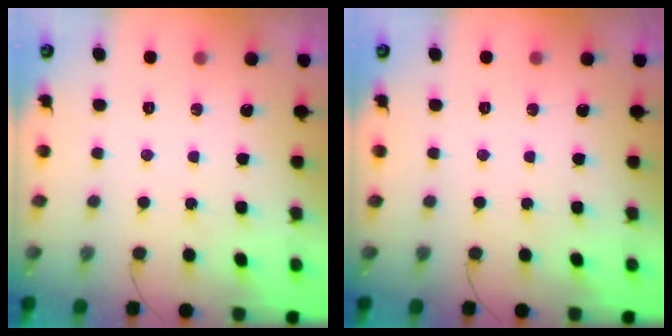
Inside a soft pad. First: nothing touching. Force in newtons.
{"total": 0.0}